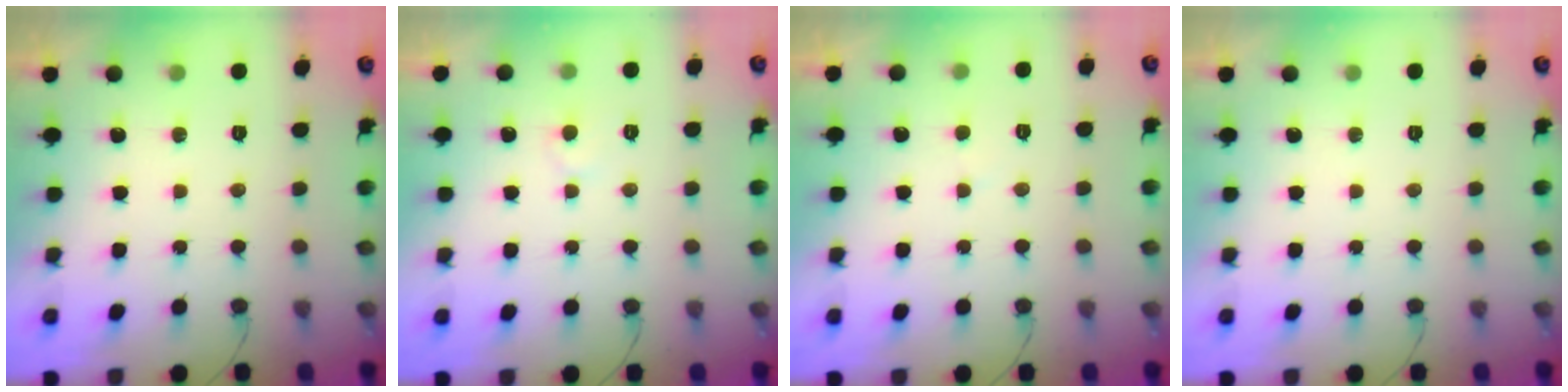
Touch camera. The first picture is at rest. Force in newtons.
{"total": 4.9, "press": 4.9, "slide": 0.5}
{"total": 2.0, "press": 2.0, "slide": 0.3}
{"total": 0.0}